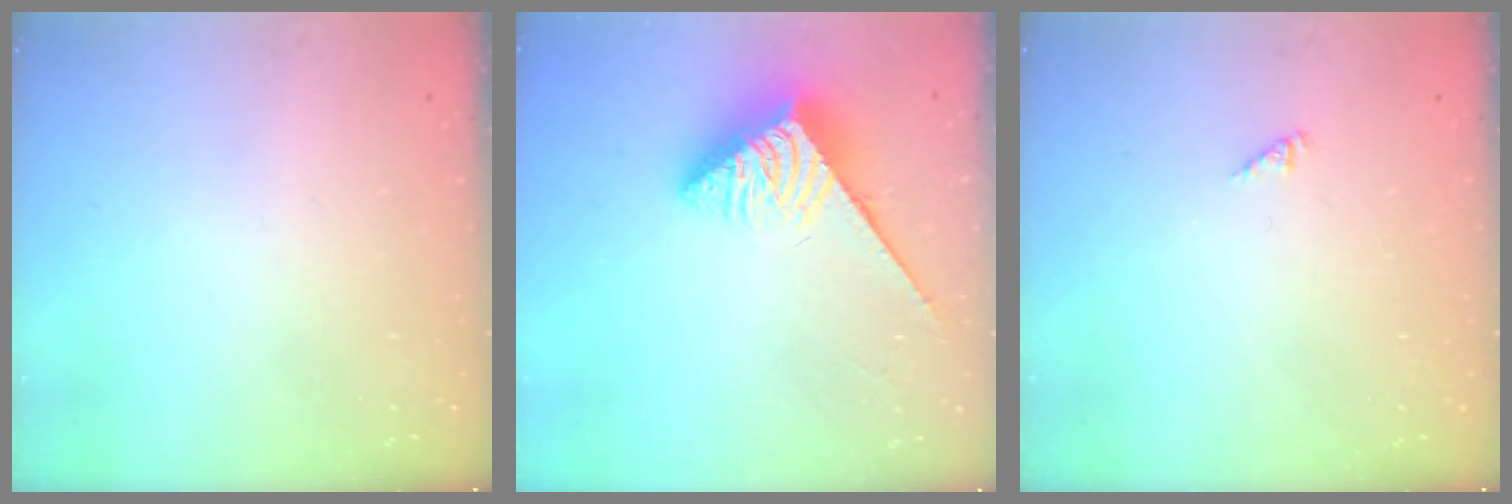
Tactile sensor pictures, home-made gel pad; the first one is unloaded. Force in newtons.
{"total": 3.8, "press": 3.7, "slide": 0.6}
{"total": 0.0}